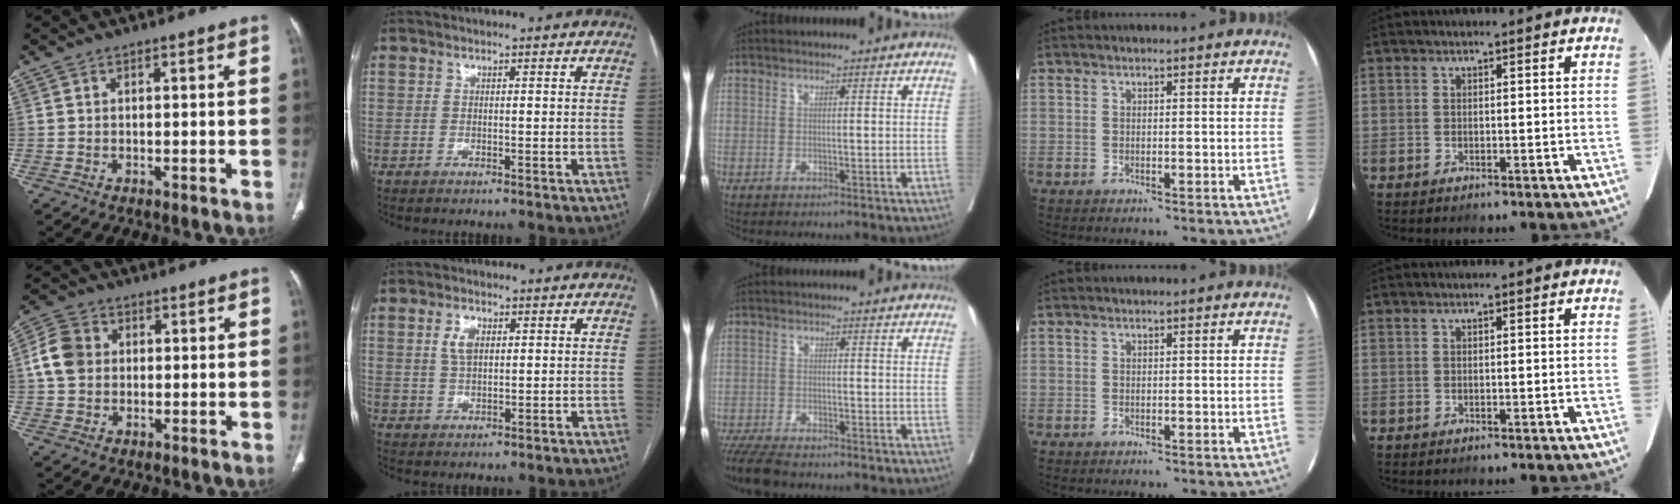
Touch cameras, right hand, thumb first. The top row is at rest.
{"thumb": {"total": 7.2, "force": [0.7, 6.0, 3.9], "torque": [-0.067, 0.013, 0.006]}, "index": {"total": 3.7, "force": [1.1, 1.9, 2.9], "torque": [-0.059, 0.007, 0.023]}, "middle": {"total": 7.1, "force": [-6.1, 1.3, 3.3], "torque": [-0.057, -0.018, -0.106]}}